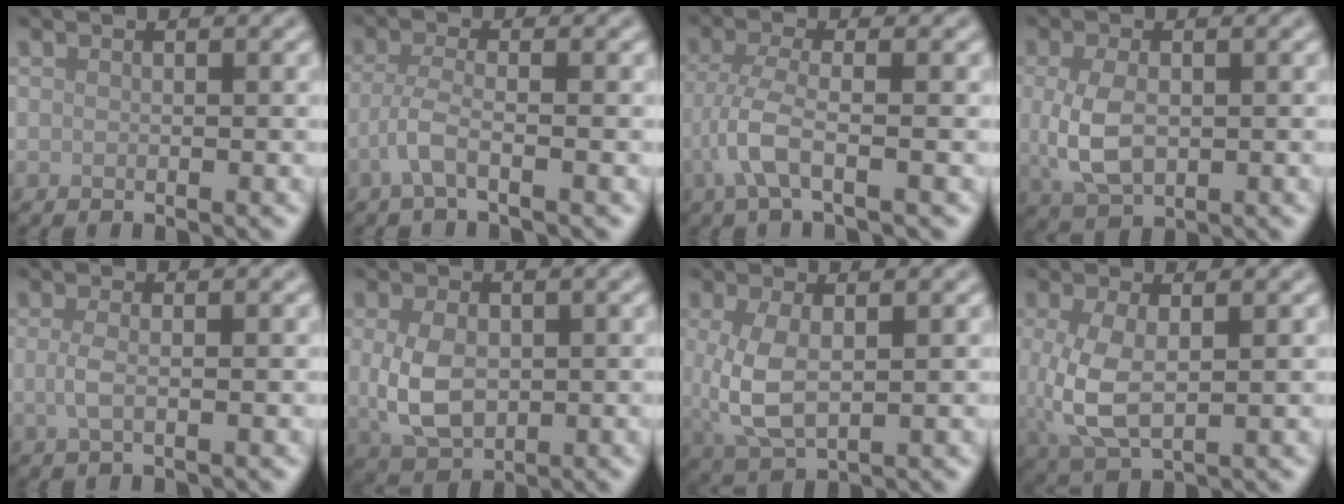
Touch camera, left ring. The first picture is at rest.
{"total": 2.5, "force": [-1.2, 0.5, 2.2], "torque": [-0.045, 0.000, -0.035]}
{"total": 3.7, "force": [-1.4, 0.8, 3.3], "torque": [-0.072, 0.000, -0.037]}
{"total": 4.5, "force": [0.0, 2.6, 3.6], "torque": [-0.085, -0.005, 0.003]}
{"total": 1.7, "force": [-0.1, 0.6, 1.6], "torque": [-0.035, -0.003, -0.005]}
{"total": 4.9, "force": [-0.1, 3.3, 3.6], "torque": [-0.082, -0.006, 0.004]}
{"total": 4.6, "force": [0.2, 2.2, 4.0], "torque": [-0.102, -0.006, 0.009]}
{"total": 5.0, "force": [0.1, 2.4, 4.4], "torque": [-0.108, -0.007, 0.005]}